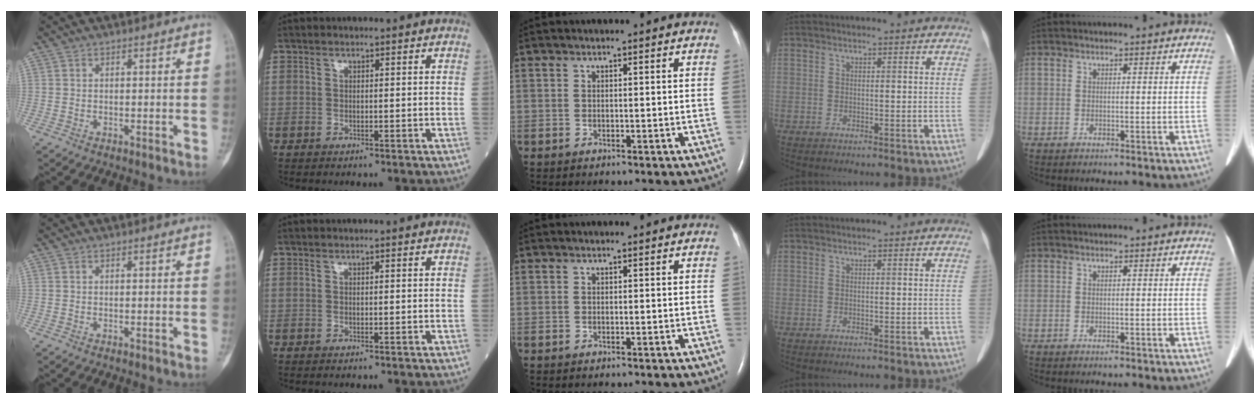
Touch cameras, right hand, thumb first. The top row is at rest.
{}